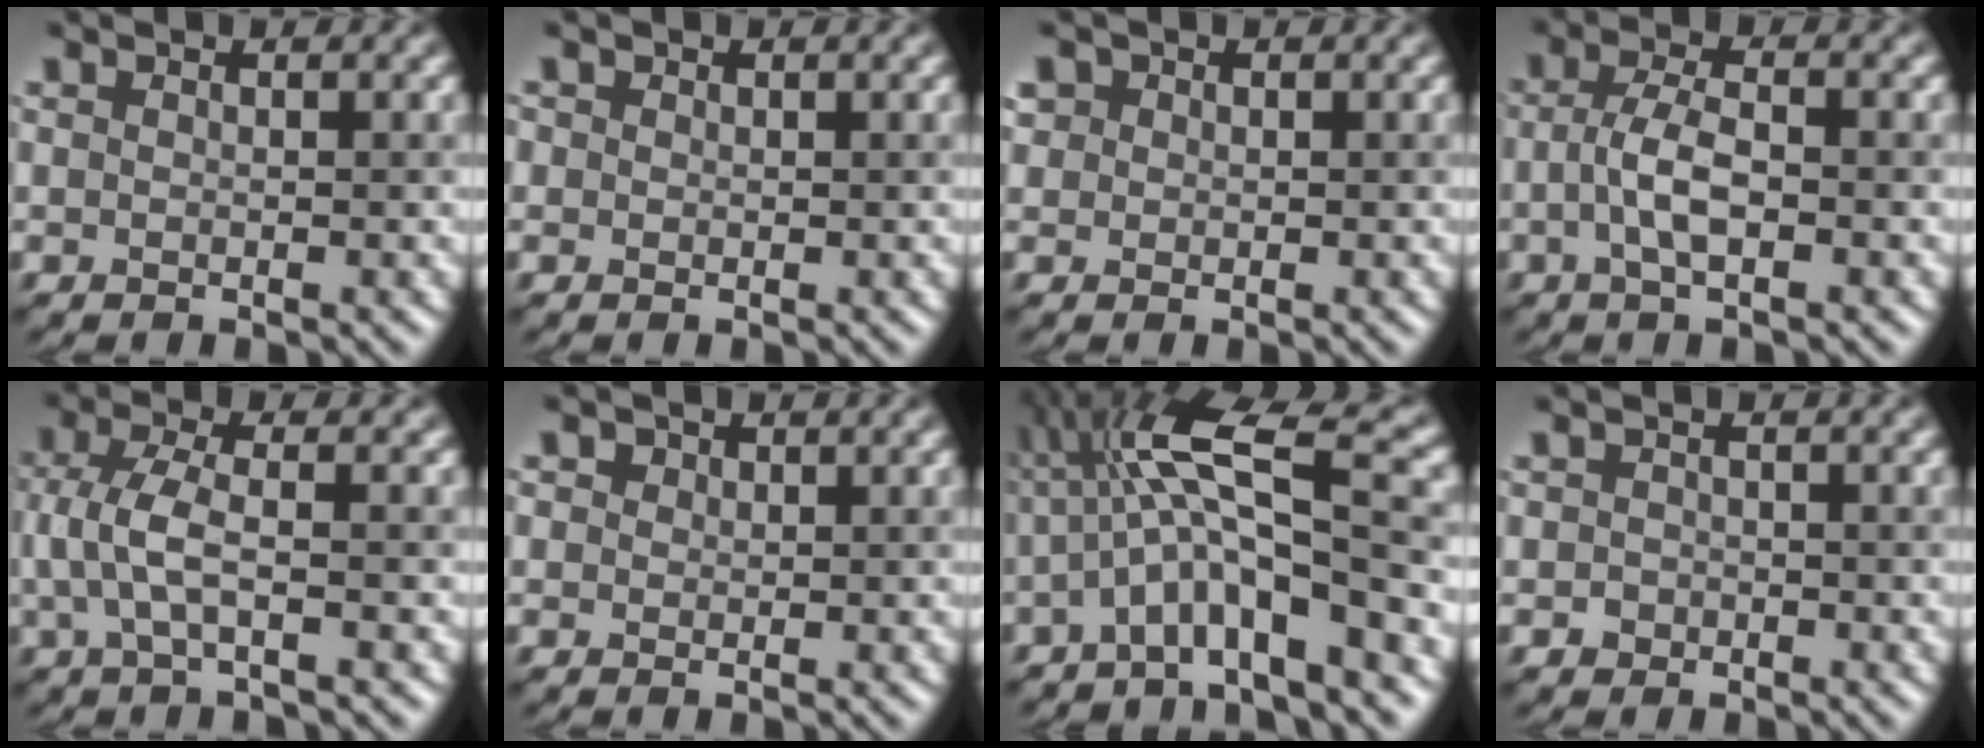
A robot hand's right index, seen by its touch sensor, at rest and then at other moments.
{"total": 0.9, "force": [0.3, 0.8, 0.1], "torque": [0.003, 0.002, -0.003]}
{"total": 1.6, "force": [0.6, 1.4, 0.4], "torque": [-0.007, 0.008, 0.002]}
{"total": 3.2, "force": [-0.7, 1.0, 2.9], "torque": [-0.060, 0.003, -0.017]}
{"total": 3.4, "force": [-0.2, 1.0, 3.2], "torque": [-0.075, 0.004, -0.007]}
{"total": 1.7, "force": [0.9, 1.3, 0.6], "torque": [-0.006, 0.014, -0.001]}
{"total": 8.3, "force": [-0.9, 1.8, 8.1], "torque": [-0.135, 0.021, -0.026]}
{"total": 0.9, "force": [-0.3, 0.8, 0.1], "torque": [0.004, -0.002, -0.007]}